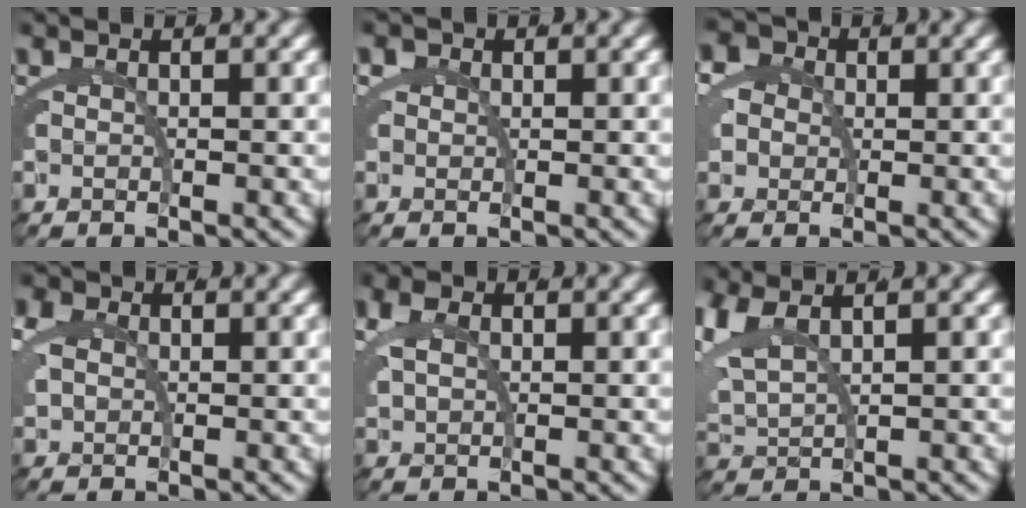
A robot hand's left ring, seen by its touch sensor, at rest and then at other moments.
{"total": 1.3, "force": [0.6, 1.1, 0.3], "torque": [0.000, 0.007, 0.006]}
{"total": 5.9, "force": [1.6, 5.1, 2.4], "torque": [-0.045, 0.012, 0.012]}
{"total": 1.8, "force": [0.7, 1.4, 0.9], "torque": [-0.028, -0.001, 0.016]}
{"total": 1.6, "force": [1.0, 0.9, 0.9], "torque": [-0.028, 0.004, 0.021]}
{"total": 3.1, "force": [2.2, 1.1, 1.9], "torque": [-0.067, 0.000, 0.052]}